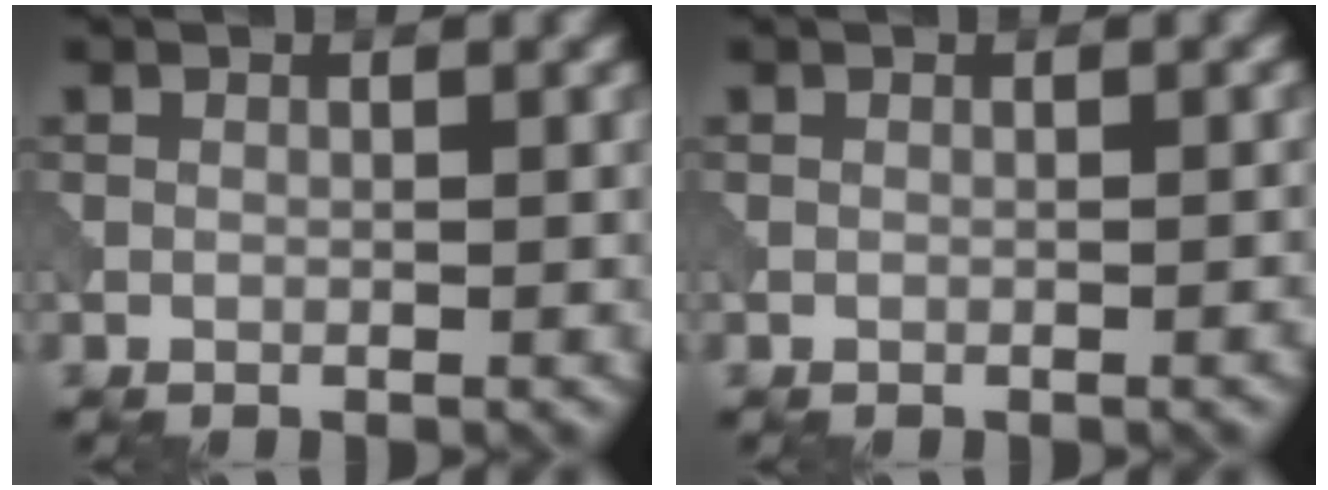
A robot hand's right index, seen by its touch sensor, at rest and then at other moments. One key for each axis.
{"total": 0.6, "fx": -0.4, "fy": 0.1, "fz": 0.5, "tx": -0.006, "ty": 0.003, "tz": -0.006}